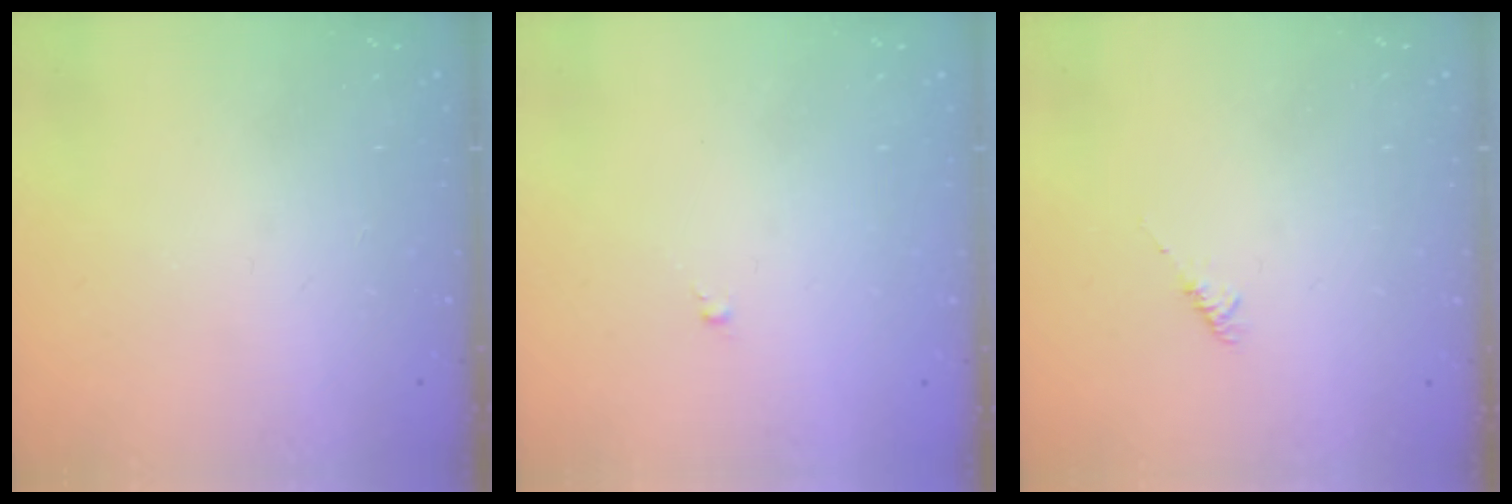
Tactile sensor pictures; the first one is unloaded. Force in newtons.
{"total": 0.0}
{"total": 2.0, "press": 1.9, "slide": 0.4}